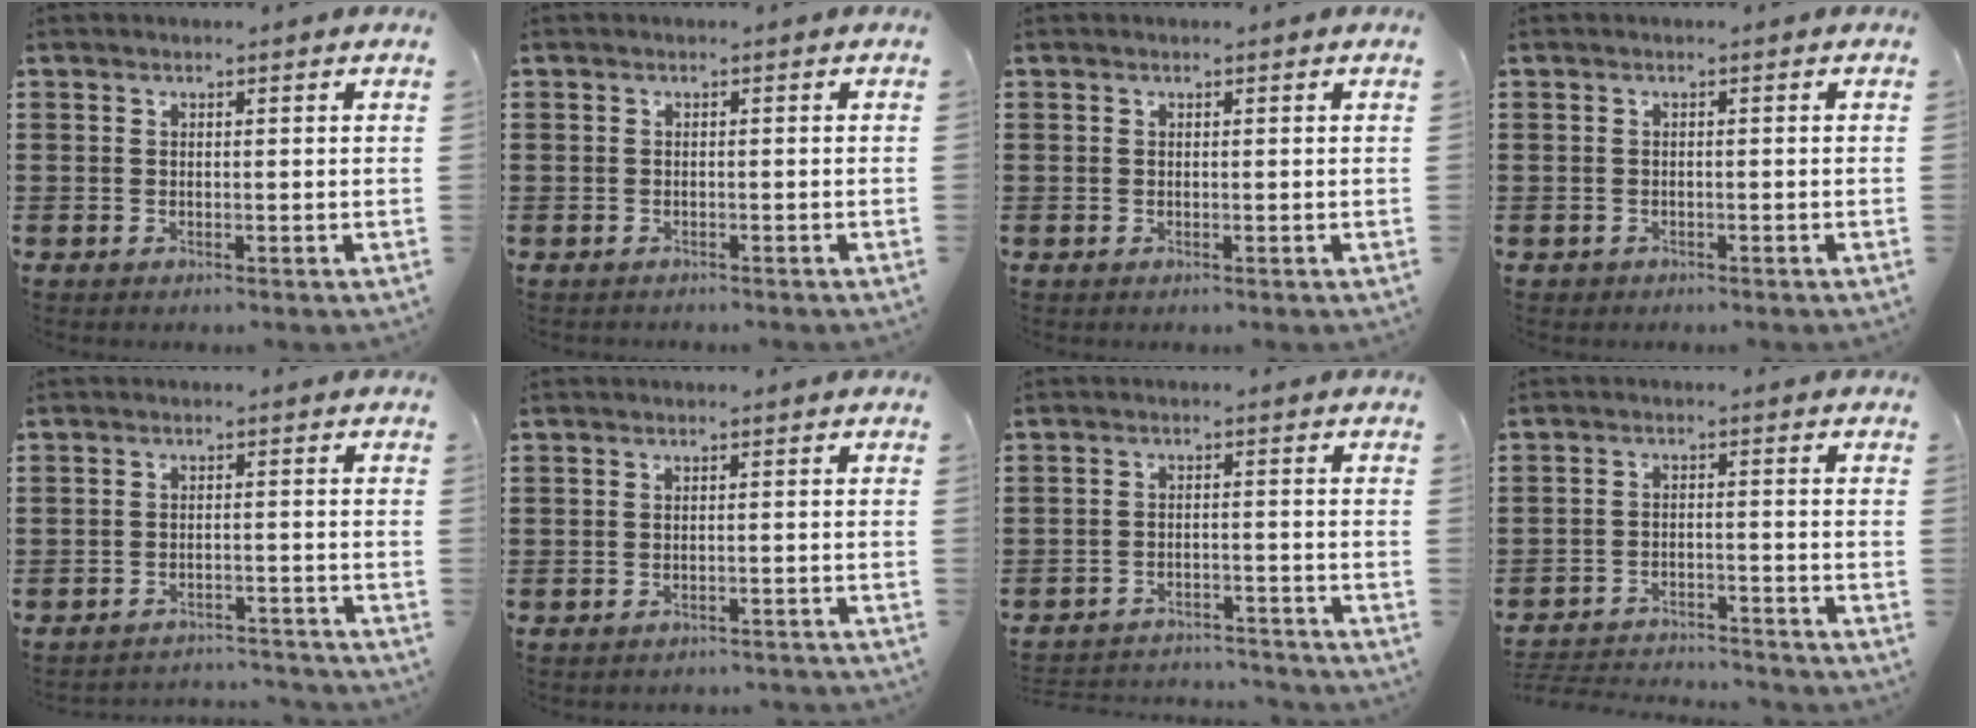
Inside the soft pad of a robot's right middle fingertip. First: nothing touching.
{"total": 1.0, "force": [-0.8, 0.6, -0.2], "torque": [0.003, 0.006, -0.018]}
{"total": 0.0}
{"total": 0.7, "force": [-0.6, 0.4, -0.1], "torque": [0.001, 0.004, -0.015]}
{"total": 3.0, "force": [-3.0, 0.3, -0.2], "torque": [-0.004, 0.001, -0.066]}
{"total": 1.4, "force": [-1.3, 0.2, 0.0], "torque": [-0.005, 0.002, -0.030]}
{"total": 3.3, "force": [-3.3, 0.4, 0.1], "torque": [-0.008, 0.003, -0.072]}
{"total": 3.6, "force": [-3.6, 0.5, 0.2], "torque": [-0.017, 0.003, -0.080]}